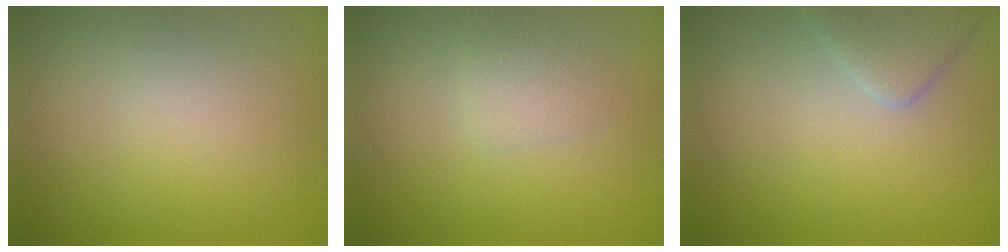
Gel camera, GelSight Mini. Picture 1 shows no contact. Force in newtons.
{"total": 1.1, "press": 1.1, "slide": 0.1}
{"total": 2.6, "press": 2.6, "slide": 0.1}